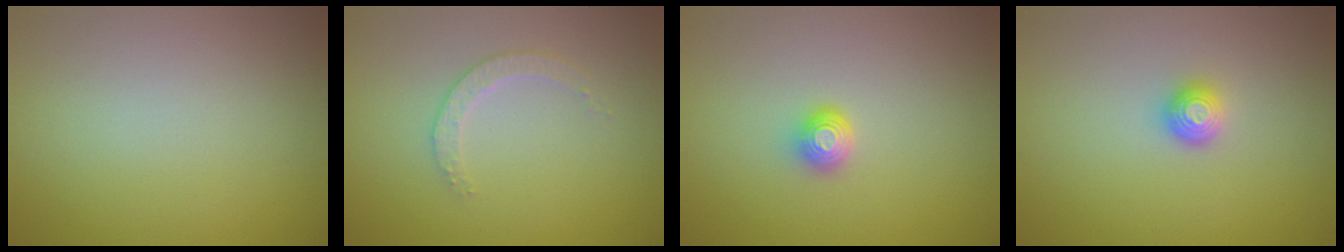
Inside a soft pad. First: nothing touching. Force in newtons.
{"total": 1.9, "press": 1.8, "slide": 0.6}
{"total": 1.6, "press": 1.3, "slide": 0.9}
{"total": 1.5, "press": 1.3, "slide": 0.8}